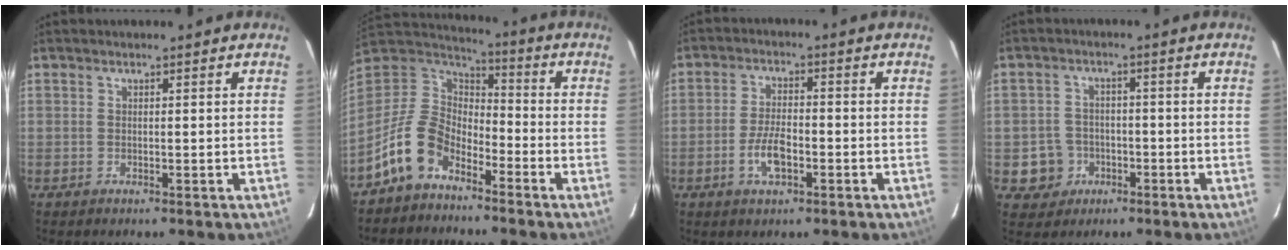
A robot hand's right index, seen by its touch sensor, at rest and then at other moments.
{"total": 12.2, "force": [-7.4, 7.5, 6.2], "torque": [-0.142, 0.022, -0.144]}
{"total": 5.9, "force": [-2.4, 2.4, 4.9], "torque": [-0.101, 0.002, -0.043]}
{"total": 5.9, "force": [-2.1, 5.5, 0.7], "torque": [-0.026, 0.019, -0.026]}